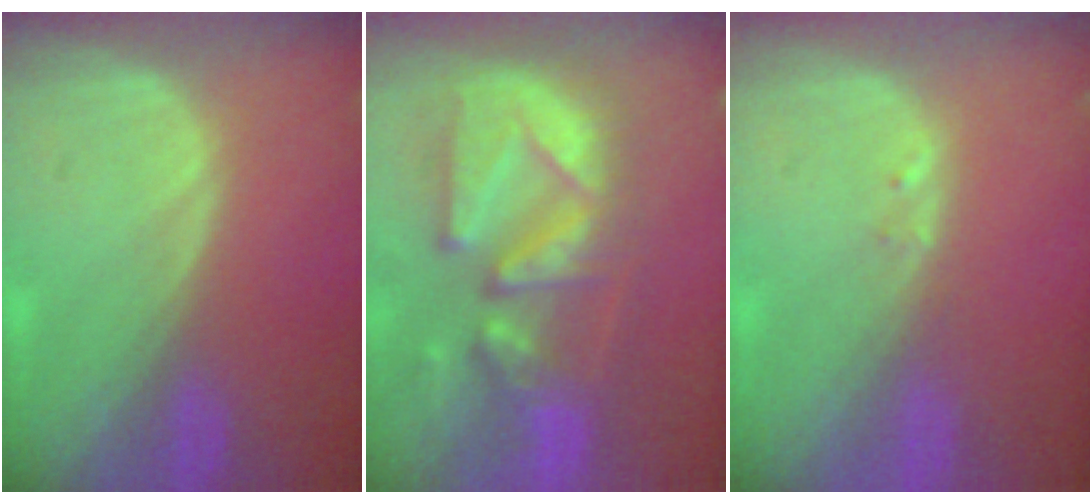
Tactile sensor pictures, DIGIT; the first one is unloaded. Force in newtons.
{"total": 12.1, "press": 10.9, "slide": 5.2}
{"total": 0.6, "press": 0.6, "slide": 0.1}